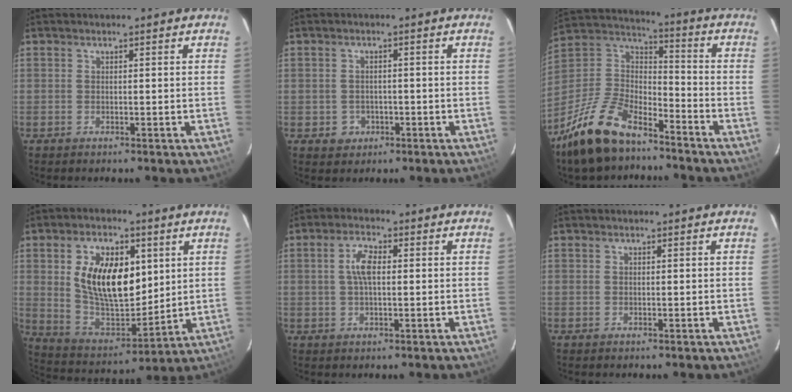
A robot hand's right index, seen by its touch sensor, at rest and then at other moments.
{"total": 3.3, "force": [-1.1, 3.1, 0.5], "torque": [-0.016, 0.006, -0.010]}
{"total": 19.7, "force": [-14.2, 8.2, 10.8], "torque": [-0.239, 0.000, -0.260]}
{"total": 14.8, "force": [3.5, 8.2, 11.8], "torque": [-0.222, 0.003, 0.079]}
{"total": 4.6, "force": [0.5, 2.1, 4.1], "torque": [-0.081, 0.010, 0.010]}
{"total": 0.0}